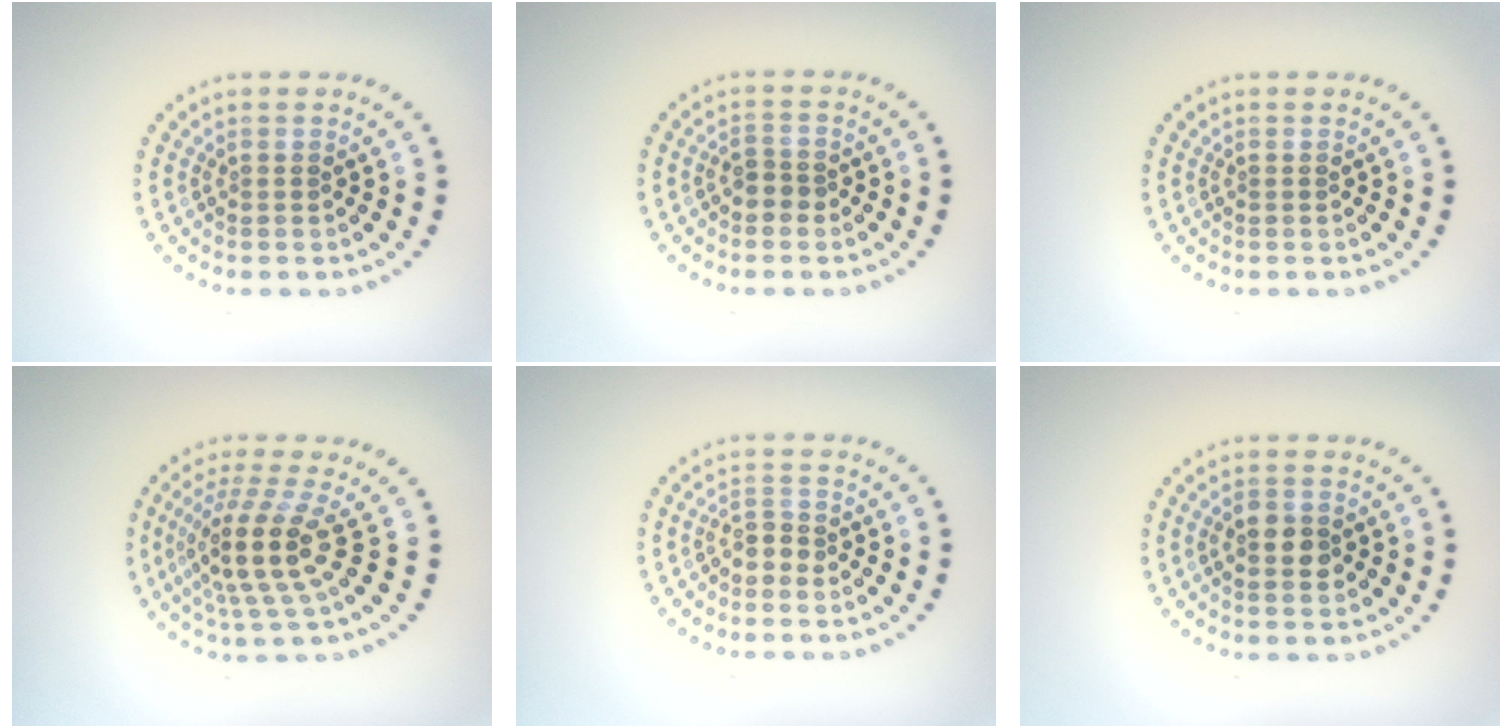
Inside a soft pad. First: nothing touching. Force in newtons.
{"total": 1.6, "press": 1.5, "slide": 0.6}
{"total": 0.0}
{"total": 5.0, "press": 3.6, "slide": 3.4}
{"total": 1.4, "press": 1.2, "slide": 0.7}
{"total": 2.5, "press": 2.5, "slide": 0.1}